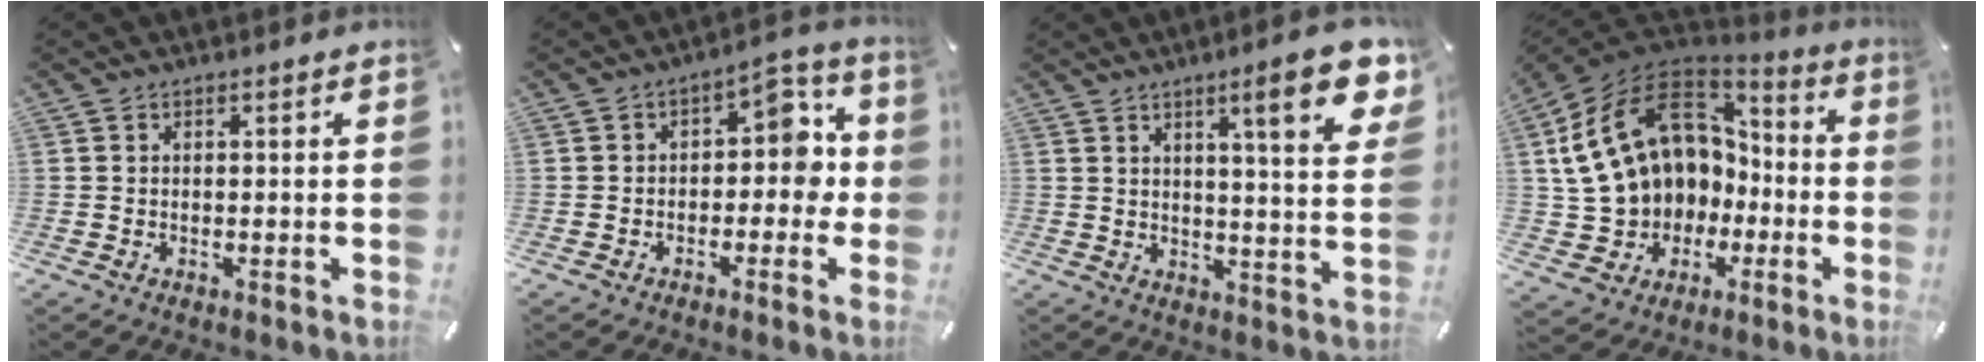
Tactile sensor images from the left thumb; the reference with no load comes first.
{"total": 8.0, "force": [0.6, 5.1, 6.1], "torque": [-0.071, -0.005, 0.000]}
{"total": 13.8, "force": [7.1, 2.4, 11.6], "torque": [-0.166, -0.034, 0.105]}
{"total": 19.3, "force": [3.9, 15.9, 10.3], "torque": [-0.214, -0.019, 0.093]}